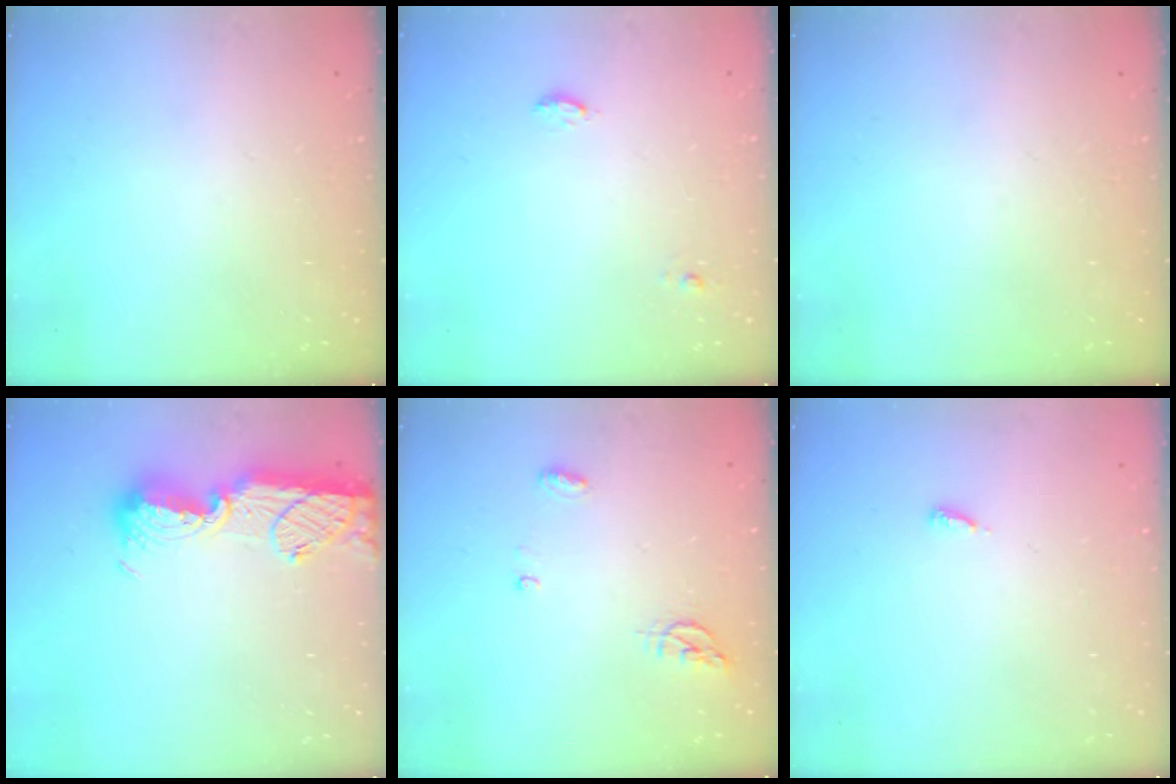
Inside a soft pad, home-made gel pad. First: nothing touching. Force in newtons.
{"total": 5.9, "press": 4.3, "slide": 4.1}
{"total": 0.0}
{"total": 12.9, "press": 12.8, "slide": 1.2}
{"total": 4.9, "press": 4.9, "slide": 0.6}
{"total": 2.9, "press": 2.9, "slide": 0.2}